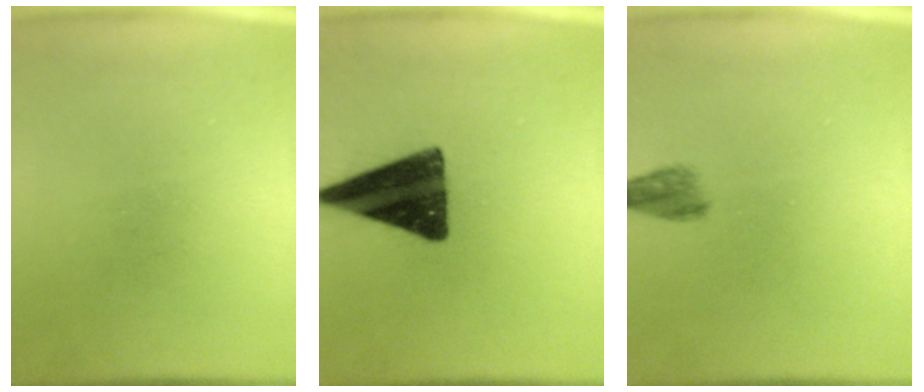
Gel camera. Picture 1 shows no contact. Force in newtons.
{"total": 15.2}
{"total": 2.4}